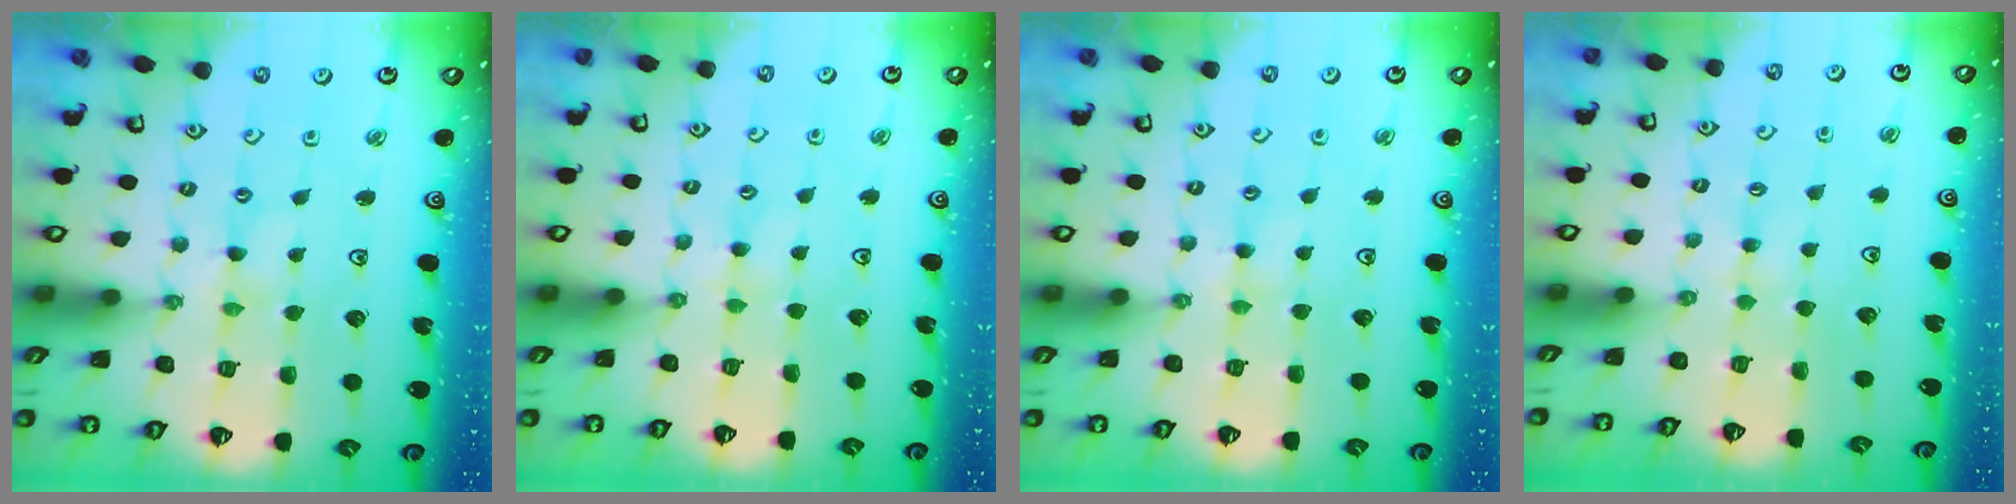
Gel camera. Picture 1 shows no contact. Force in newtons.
{"total": 1.4, "press": 1.3, "slide": 0.3}
{"total": 2.4, "press": 2.4, "slide": 0.4}
{"total": 2.7, "press": 2.7, "slide": 0.4}